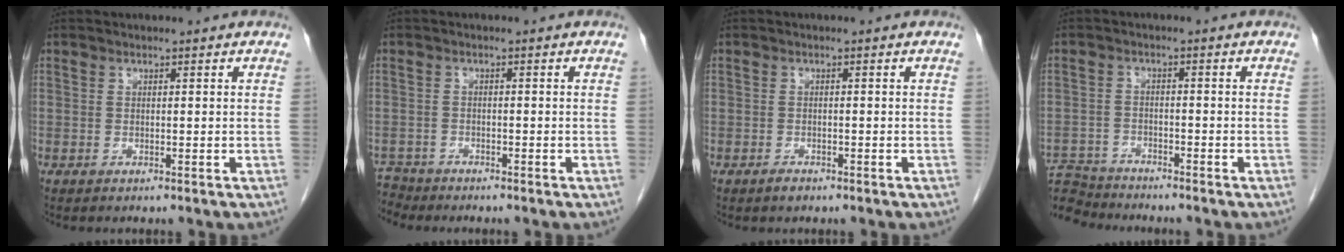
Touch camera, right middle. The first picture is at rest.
{"total": 3.0, "force": [-2.9, 0.5, -0.7], "torque": [0.013, -0.009, -0.054]}
{"total": 1.2, "force": [-1.0, 0.5, 0.5], "torque": [-0.013, -0.002, -0.014]}
{"total": 7.7, "force": [-7.5, 1.3, -0.1], "torque": [-0.005, 0.006, -0.143]}